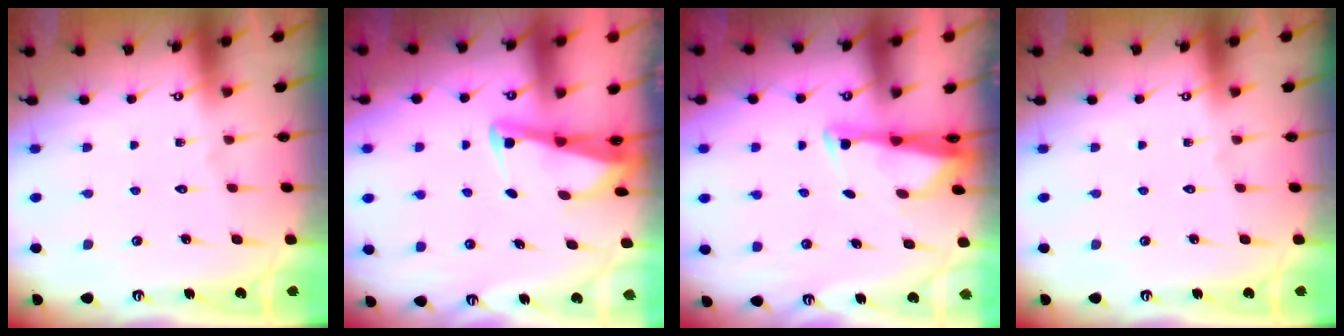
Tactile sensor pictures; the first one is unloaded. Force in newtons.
{"total": 2.7, "press": 2.7, "slide": 0.2}
{"total": 2.9, "press": 2.8, "slide": 0.8}
{"total": 0.0}